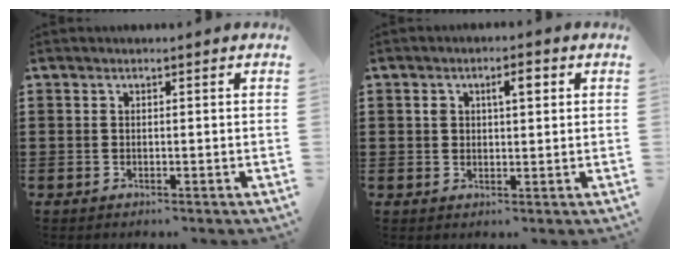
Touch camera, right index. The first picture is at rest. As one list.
[{"total": 3.3, "force": [1.1, 1.5, 2.8], "torque": [-0.041, 0.004, 0.013]}]